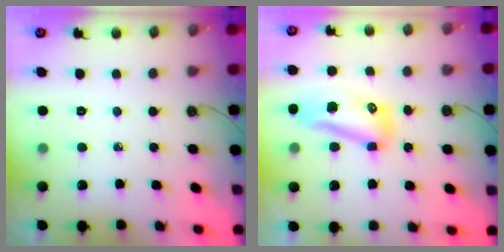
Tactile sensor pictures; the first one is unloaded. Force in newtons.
{"total": 21.3, "press": 14.3, "slide": 15.7}